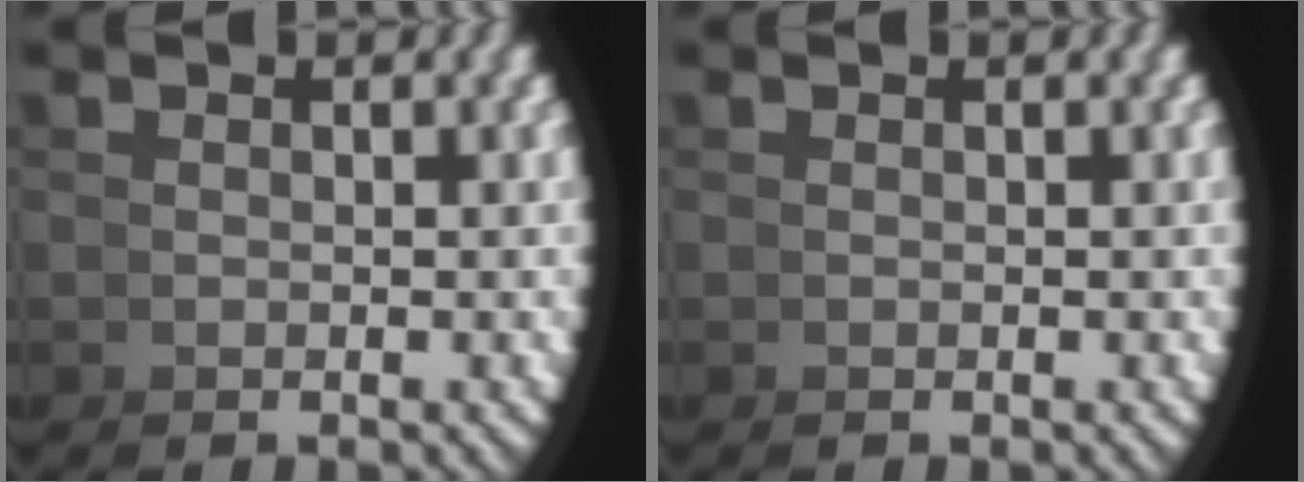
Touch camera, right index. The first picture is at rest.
{"total": 0.0}